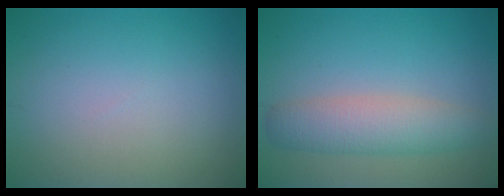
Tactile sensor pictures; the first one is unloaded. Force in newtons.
{"total": 4.2, "press": 4.2, "slide": 0.1}